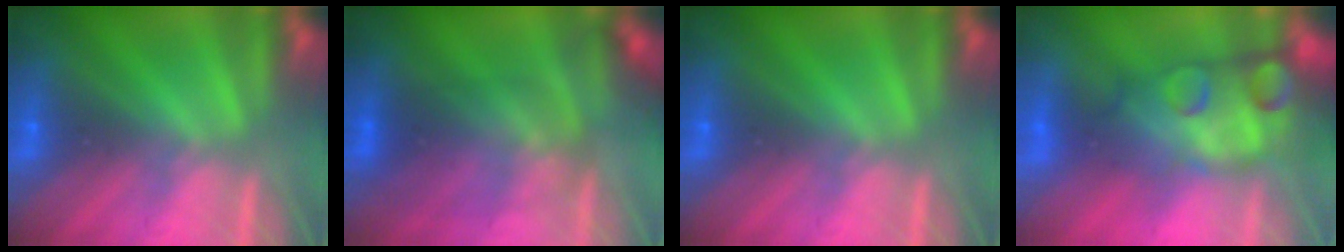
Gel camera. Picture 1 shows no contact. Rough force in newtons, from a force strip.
{"total": 2.6}
{"total": 0.0}
{"total": 7.7}